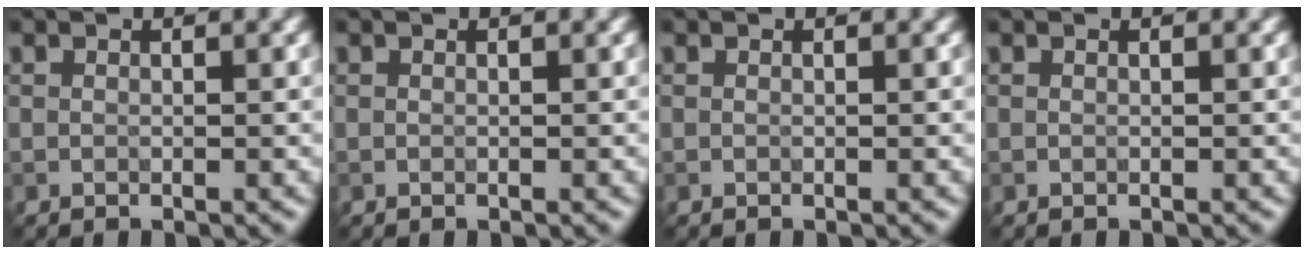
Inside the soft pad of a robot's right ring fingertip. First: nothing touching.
{"total": 0.0}
{"total": 0.0}
{"total": 0.0}